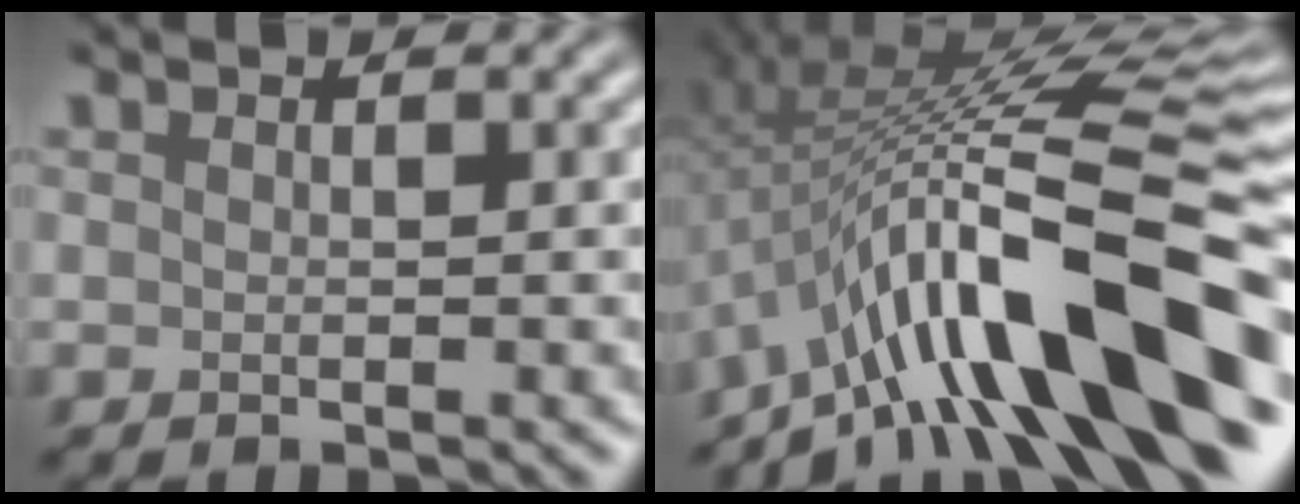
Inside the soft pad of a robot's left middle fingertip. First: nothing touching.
{"total": 14.6, "force": [-5.4, 3.2, 13.1], "torque": [-0.194, 0.032, -0.078]}